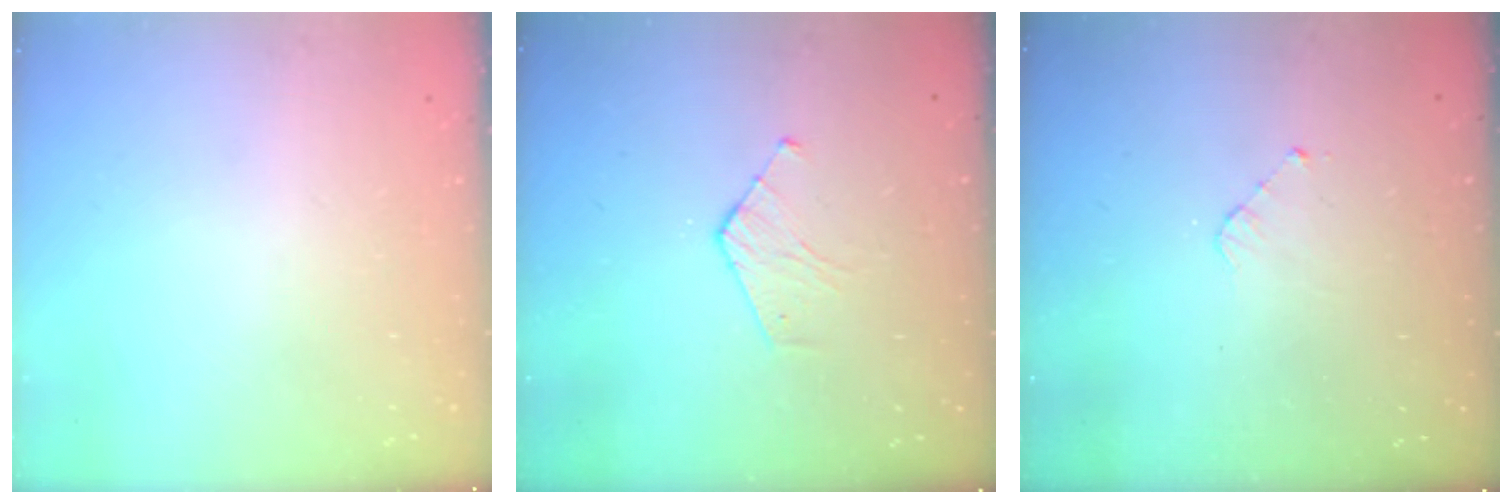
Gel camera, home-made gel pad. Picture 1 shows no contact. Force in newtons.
{"total": 5.2, "press": 5.2, "slide": 0.4}
{"total": 2.8, "press": 2.8, "slide": 0.2}